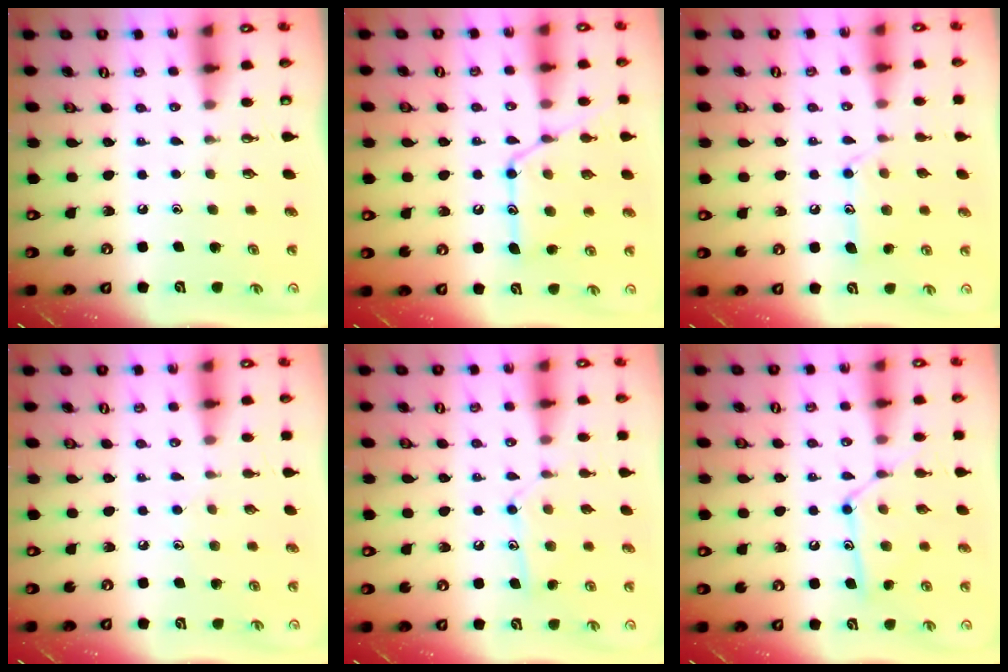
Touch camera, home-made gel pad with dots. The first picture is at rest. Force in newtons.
{"total": 15.9, "press": 15.9, "slide": 1.4}
{"total": 12.8, "press": 12.8, "slide": 0.8}
{"total": 4.9, "press": 4.9, "slide": 0.6}
{"total": 11.7, "press": 11.7, "slide": 0.6}
{"total": 13.8, "press": 13.8, "slide": 1.0}